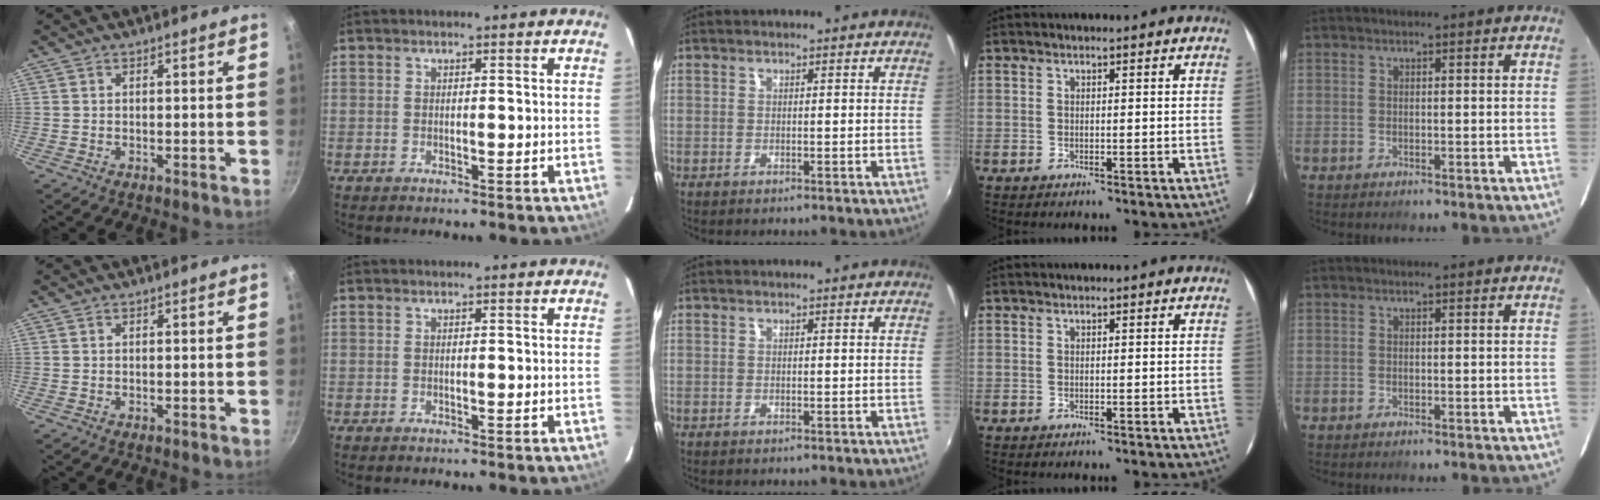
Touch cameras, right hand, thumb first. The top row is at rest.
{}